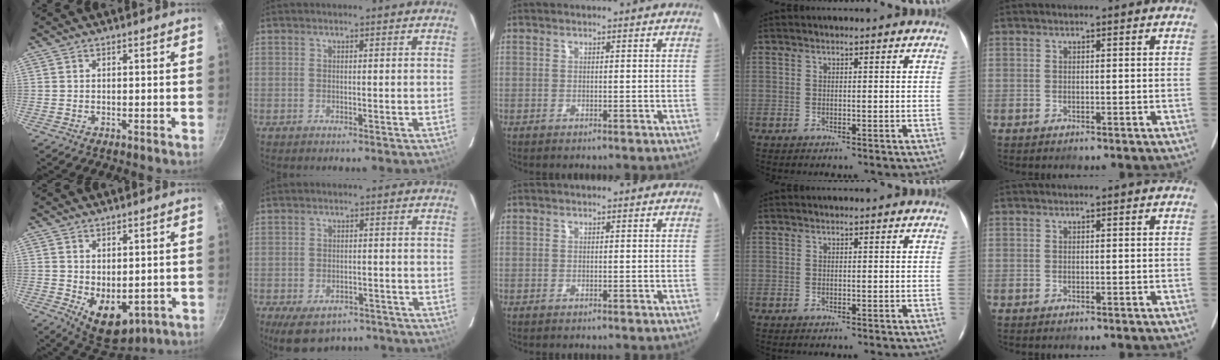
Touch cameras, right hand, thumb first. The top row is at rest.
{"thumb": {"total": 8.7, "force": [-0.7, 5.7, 6.6], "torque": [-0.073, -0.017, 0.010]}, "index": {"total": 10.0, "force": [-7.4, 5.2, 4.2], "torque": [-0.095, -0.008, -0.098]}}